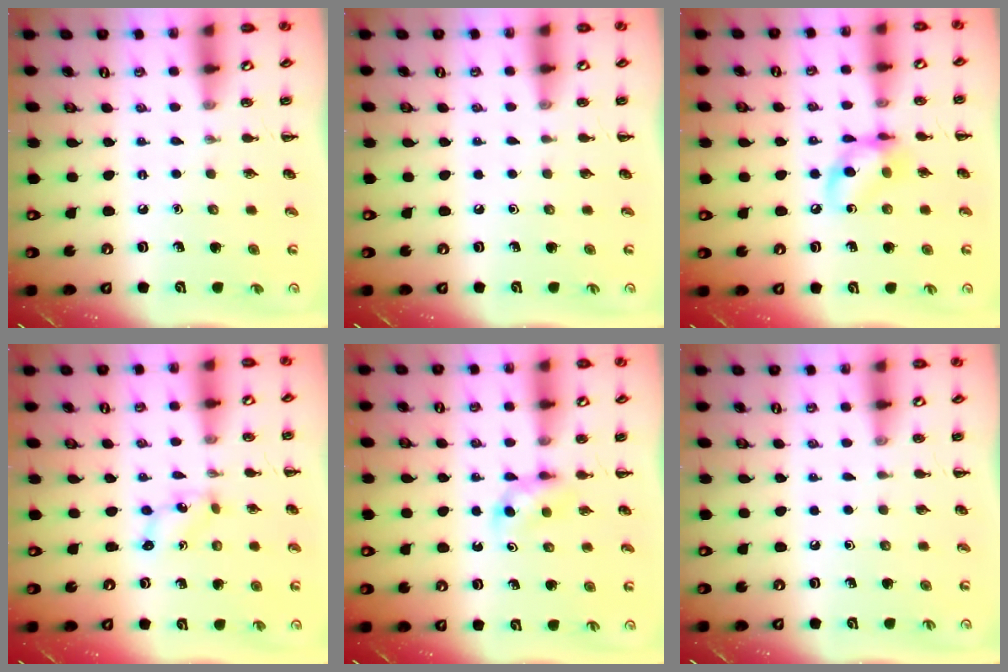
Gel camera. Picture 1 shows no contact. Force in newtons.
{"total": 0.0}
{"total": 9.6, "press": 9.5, "slide": 0.8}
{"total": 1.1, "press": 1.1, "slide": 0.4}
{"total": 3.7, "press": 3.4, "slide": 1.4}
{"total": 0.0}